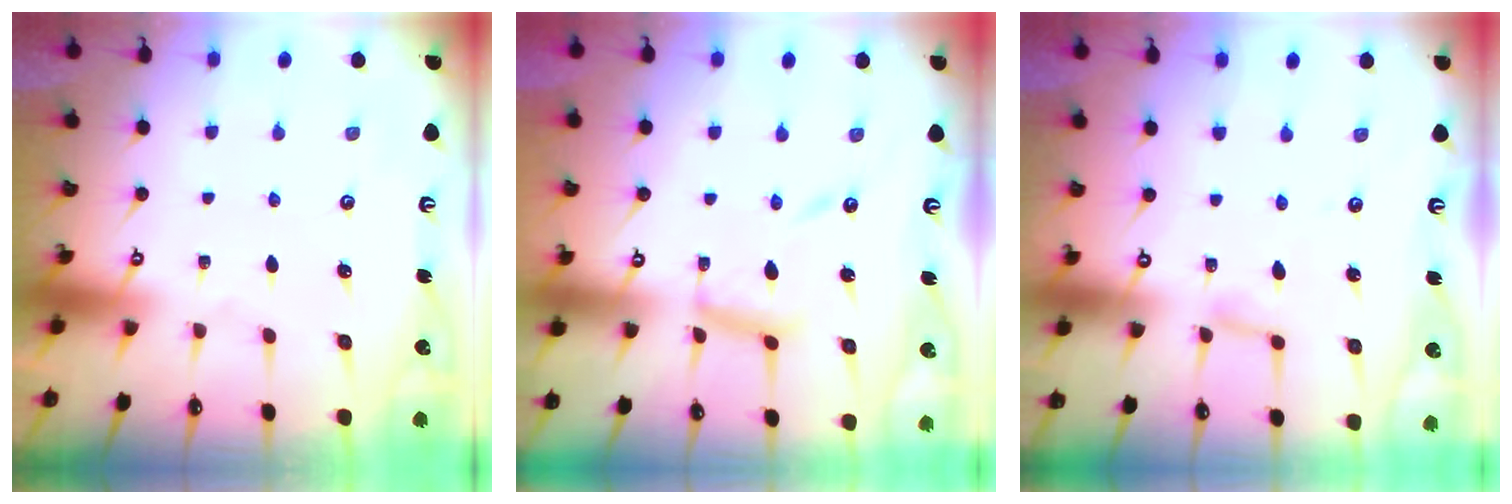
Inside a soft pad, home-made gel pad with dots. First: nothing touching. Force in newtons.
{"total": 11.0, "press": 11.0, "slide": 0.8}
{"total": 4.1, "press": 4.1, "slide": 0.4}